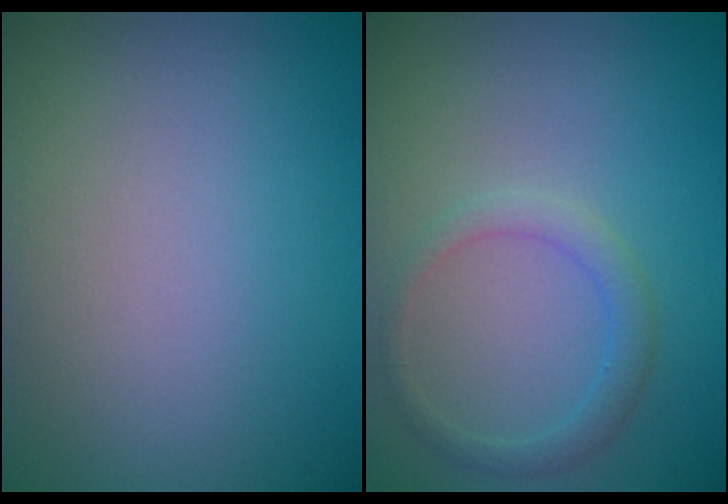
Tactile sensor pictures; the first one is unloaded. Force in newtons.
{"total": 1.9, "press": 1.9, "slide": 0.1}